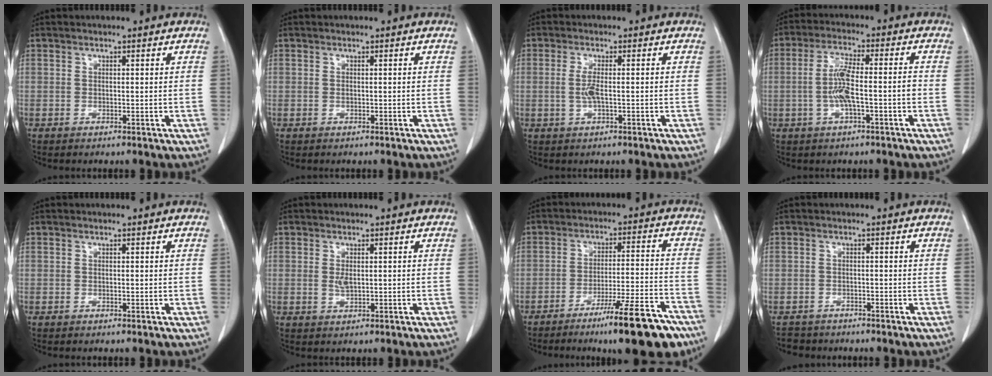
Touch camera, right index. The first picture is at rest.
{"total": 0.0}
{"total": 2.7, "force": [-0.3, 0.3, 2.6], "torque": [-0.061, -0.002, -0.006]}
{"total": 7.1, "force": [-1.6, 0.9, 6.9], "torque": [-0.138, 0.013, -0.030]}
{"total": 0.0}
{"total": 1.6, "force": [0.2, 0.6, 1.5], "torque": [-0.031, -0.003, 0.007]}
{"total": 14.3, "force": [-10.2, 1.2, 9.9], "torque": [-0.128, 0.003, -0.156]}
{"total": 3.0, "force": [-2.5, 1.6, -0.5], "torque": [0.000, 0.002, -0.044]}